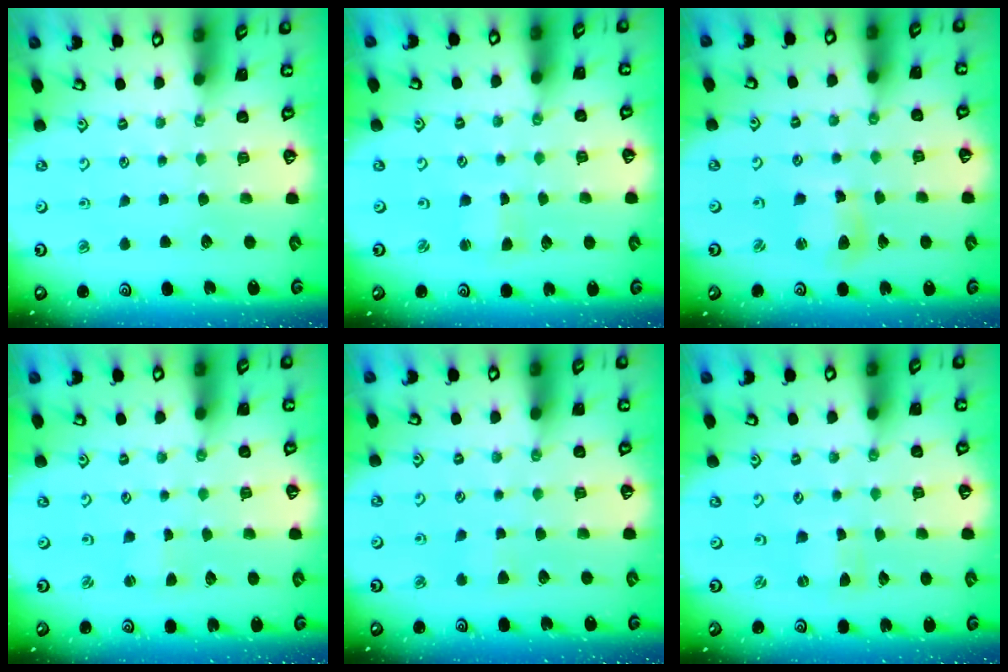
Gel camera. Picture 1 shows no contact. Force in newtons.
{"total": 0.7, "press": 0.7, "slide": 0.1}
{"total": 6.3, "press": 6.2, "slide": 1.2}
{"total": 1.1, "press": 1.1, "slide": 0.2}
{"total": 3.5, "press": 3.4, "slide": 0.7}
{"total": 0.0}